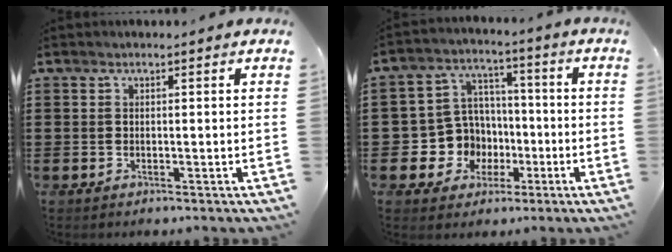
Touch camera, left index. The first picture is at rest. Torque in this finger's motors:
{"motor_torque": [0.40, 0.21, 0.27, 0.03]}